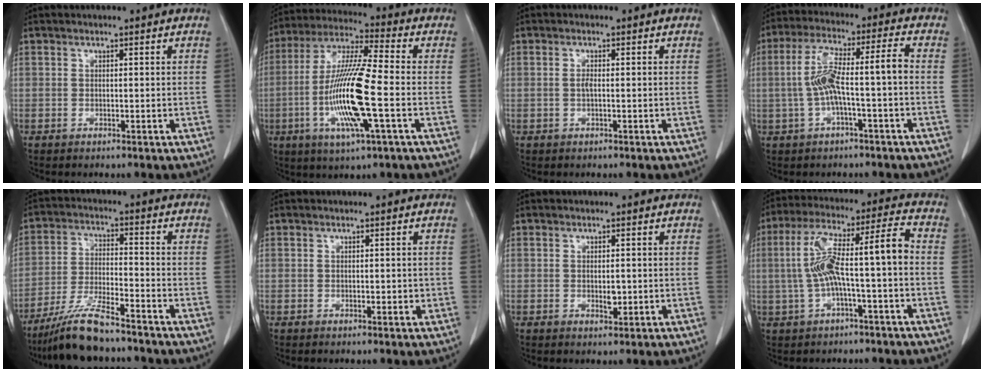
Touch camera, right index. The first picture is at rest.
{"total": 15.5, "force": [-3.6, 1.0, 15.0], "torque": [-0.308, -0.011, -0.070]}
{"total": 0.7, "force": [-0.1, 0.2, 0.7], "torque": [-0.016, 0.002, -0.001]}
{"total": 9.0, "force": [-1.2, 0.9, 8.9], "torque": [-0.179, 0.039, -0.021]}
{"total": 9.8, "force": [-8.1, 1.0, 5.5], "torque": [-0.108, -0.024, -0.151]}
{"total": 1.3, "force": [-0.2, 0.7, 1.1], "torque": [-0.017, 0.000, 0.001]}
{"total": 1.9, "force": [-0.3, 0.9, 1.7], "torque": [-0.031, -0.002, 0.002]}
{"total": 11.5, "force": [-1.1, 1.5, 11.3], "torque": [-0.219, 0.047, -0.015]}